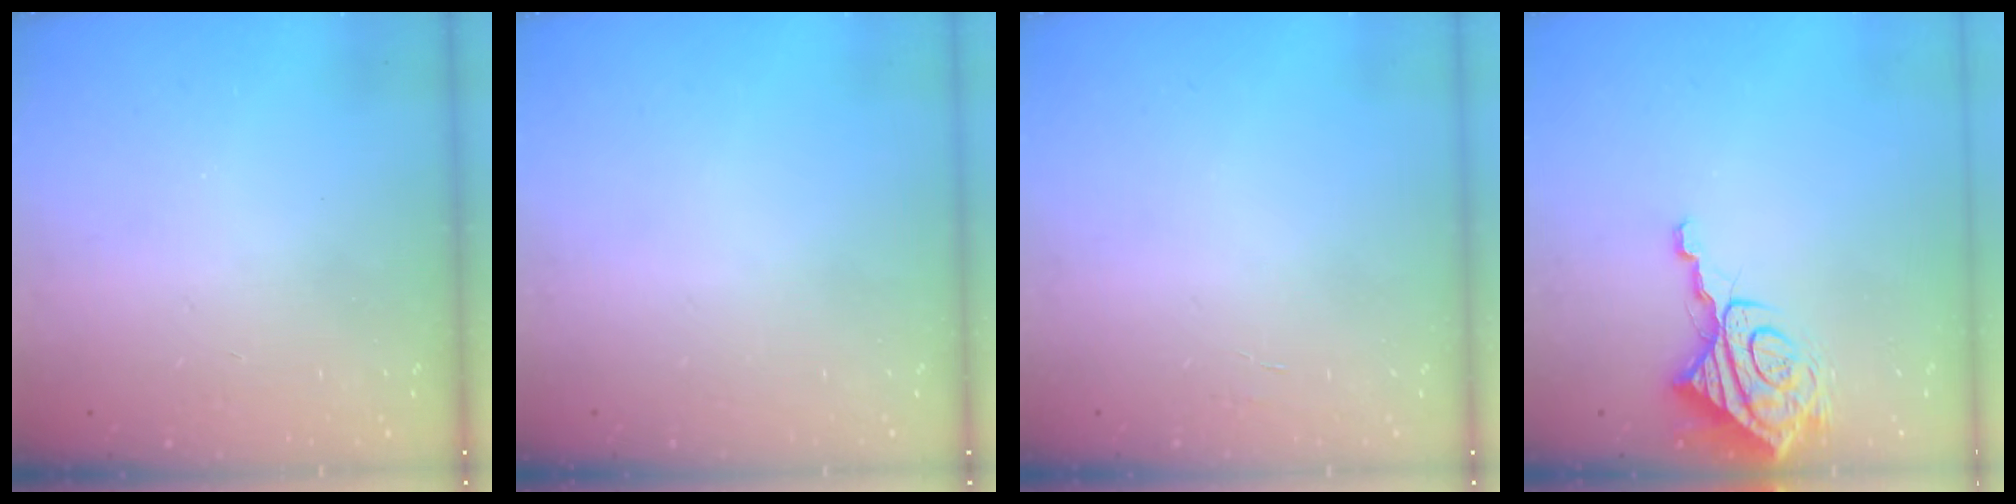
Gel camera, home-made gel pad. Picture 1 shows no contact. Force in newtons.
{"total": 0.0}
{"total": 1.3, "press": 1.3, "slide": 0.1}
{"total": 10.4, "press": 10.3, "slide": 1.0}